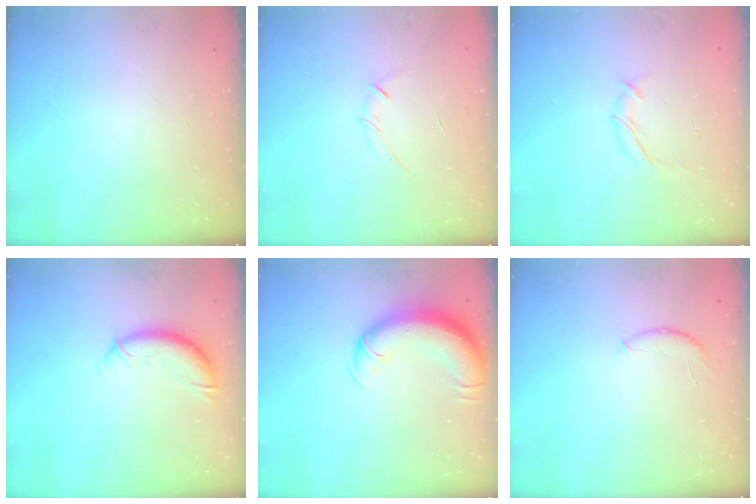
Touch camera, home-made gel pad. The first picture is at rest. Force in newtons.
{"total": 3.5, "press": 3.4, "slide": 0.8}
{"total": 5.6, "press": 5.6, "slide": 0.2}
{"total": 10.3, "press": 10.3, "slide": 0.8}
{"total": 13.1, "press": 12.7, "slide": 3.2}
{"total": 6.1, "press": 6.0, "slide": 1.0}